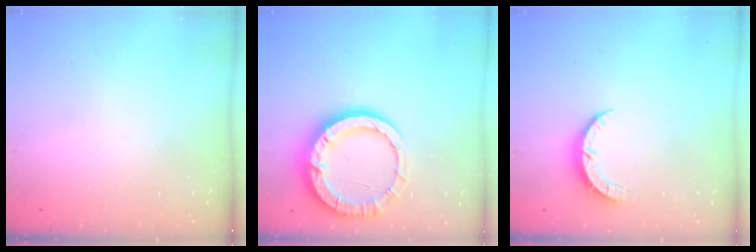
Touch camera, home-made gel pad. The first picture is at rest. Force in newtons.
{"total": 13.6, "press": 13.5, "slide": 1.4}
{"total": 3.6, "press": 3.6, "slide": 0.4}